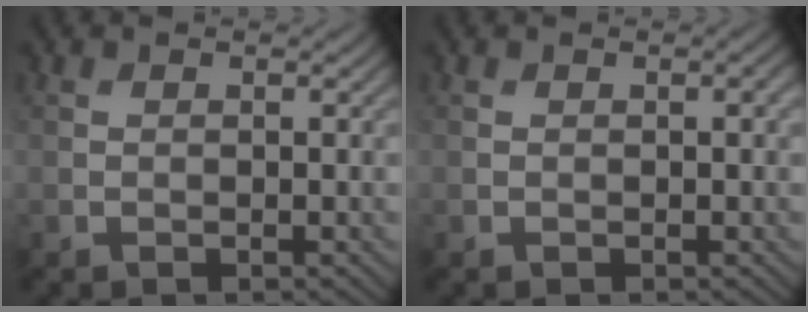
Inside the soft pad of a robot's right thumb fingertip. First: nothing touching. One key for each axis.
{"total": 0.6, "fx": 0.1, "fy": 0.1, "fz": 0.6, "tx": -0.008, "ty": 0.001, "tz": 0.002}